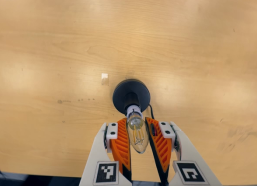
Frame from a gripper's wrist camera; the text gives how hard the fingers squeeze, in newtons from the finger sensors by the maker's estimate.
{"total": 13.1, "left": 13.1, "right": 13.2}